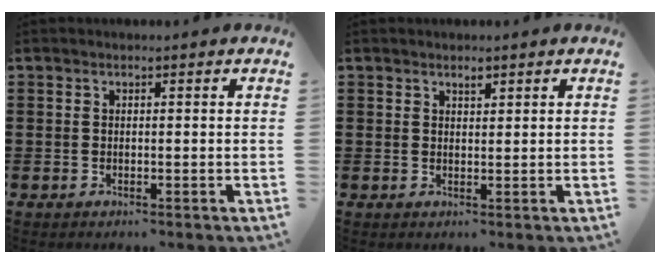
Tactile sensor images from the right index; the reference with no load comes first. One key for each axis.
{"total": 1.1, "fx": 0.9, "fy": 0.5, "fz": 0.5, "tx": -0.012, "ty": 0.002, "tz": 0.016}